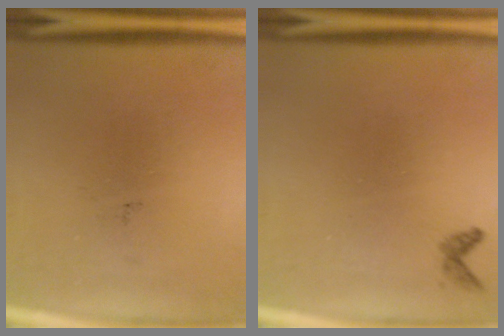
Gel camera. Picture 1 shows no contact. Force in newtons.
{"total": 0.7}